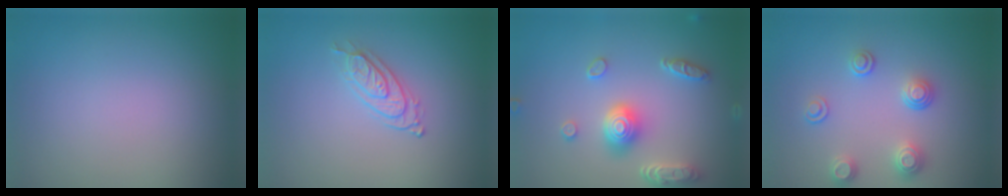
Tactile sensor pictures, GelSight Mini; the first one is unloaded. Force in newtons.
{"total": 2.2, "press": 2.0, "slide": 0.7}
{"total": 4.9, "press": 4.1, "slide": 2.8}
{"total": 2.7, "press": 2.5, "slide": 0.9}